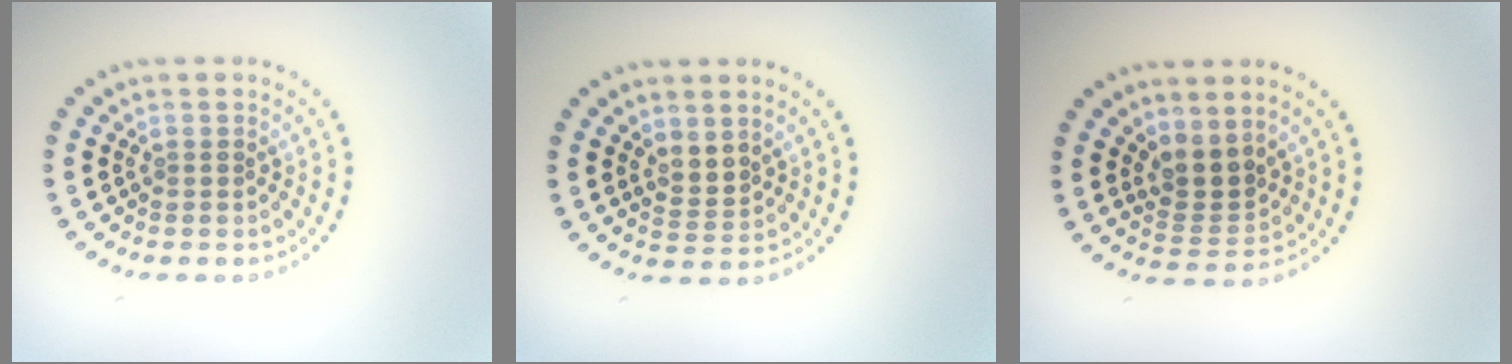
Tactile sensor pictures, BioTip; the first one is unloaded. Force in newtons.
{"total": 1.7, "press": 1.3, "slide": 1.0}
{"total": 2.8, "press": 2.1, "slide": 1.8}